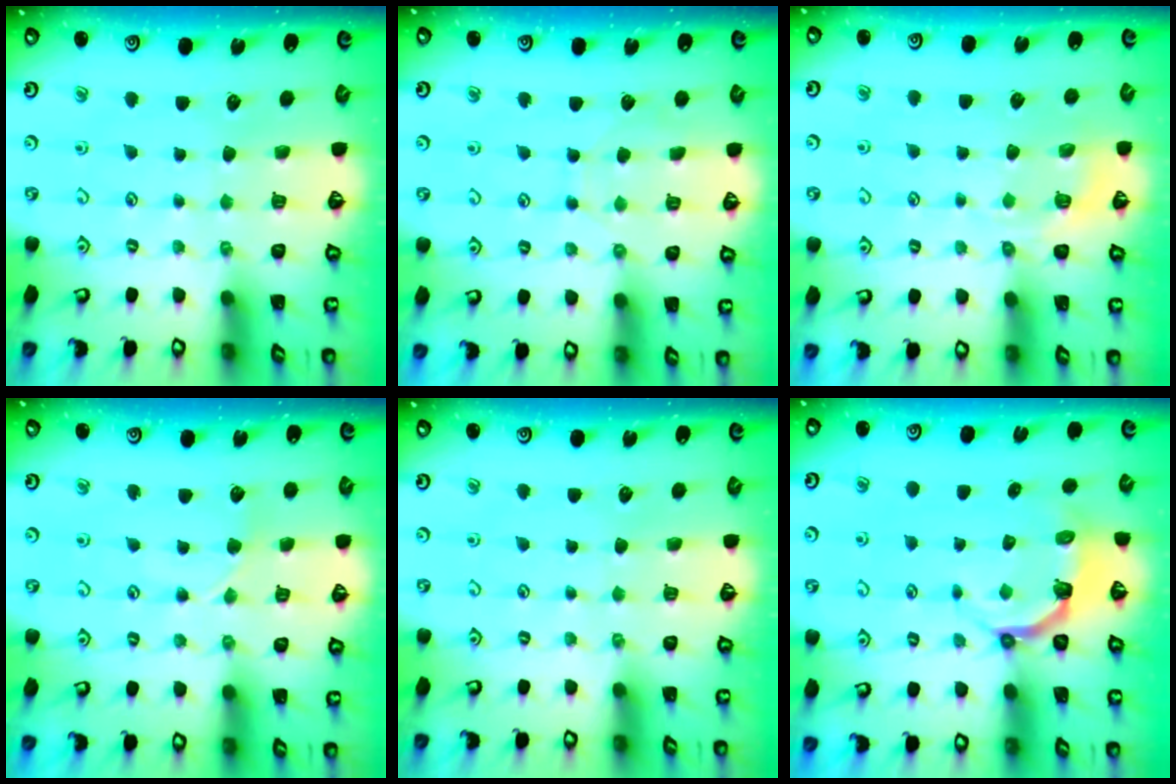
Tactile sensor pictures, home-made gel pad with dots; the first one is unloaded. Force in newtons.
{"total": 3.0, "press": 2.9, "slide": 0.4}
{"total": 3.8, "press": 3.3, "slide": 1.8}
{"total": 2.2, "press": 2.2, "slide": 0.3}
{"total": 0.0}
{"total": 4.8, "press": 3.2, "slide": 3.6}